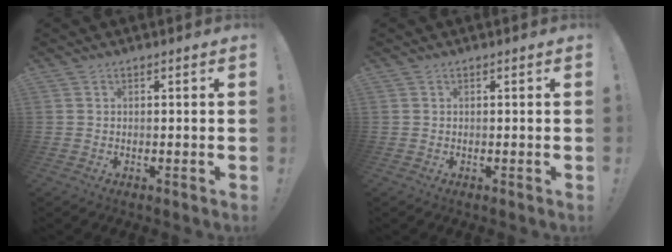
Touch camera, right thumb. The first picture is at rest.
{"total": 0.0}